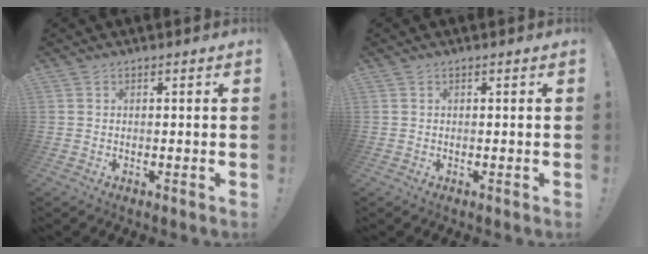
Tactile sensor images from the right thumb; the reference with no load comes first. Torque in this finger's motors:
{"motor_torque": [-0.09, 0.14, 0.05, -0.01, -0.03]}